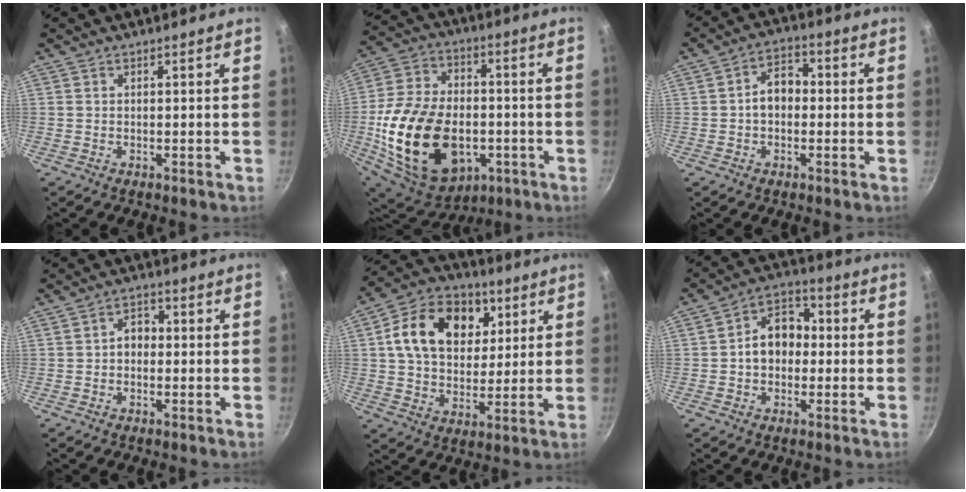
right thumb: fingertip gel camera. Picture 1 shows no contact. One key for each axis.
{"total": 27.7, "fx": -5.4, "fy": 18.2, "fz": 20.1, "tx": -0.366, "ty": 0.022, "tz": -0.077}
{"total": 6.2, "fx": -0.3, "fy": 4.5, "fz": 4.3, "tx": -0.036, "ty": 0.024, "tz": -0.013}
{"total": 3.4, "fx": -0.3, "fy": 2.6, "fz": 2.1, "tx": -0.013, "ty": 0.014, "tz": -0.010}
{"total": 18.2, "fx": 5.7, "fy": 13.1, "fz": 11.2, "tx": -0.160, "ty": 0.002, "tz": 0.086}
{"total": 9.5, "fx": -0.3, "fy": 7.2, "fz": 6.2, "tx": -0.053, "ty": 0.029, "tz": -0.017}